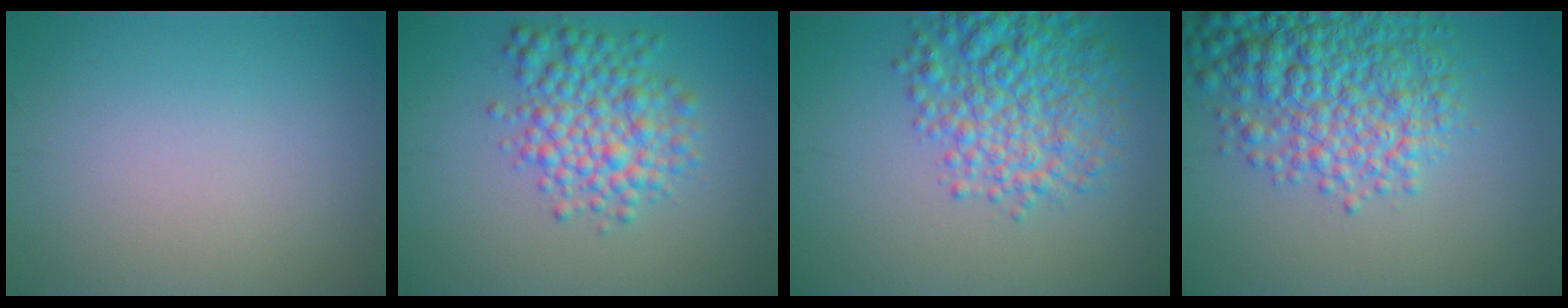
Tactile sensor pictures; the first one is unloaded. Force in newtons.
{"total": 5.4, "press": 5.4, "slide": 0.1}
{"total": 6.9, "press": 6.9, "slide": 0.3}
{"total": 7.8, "press": 7.7, "slide": 0.2}